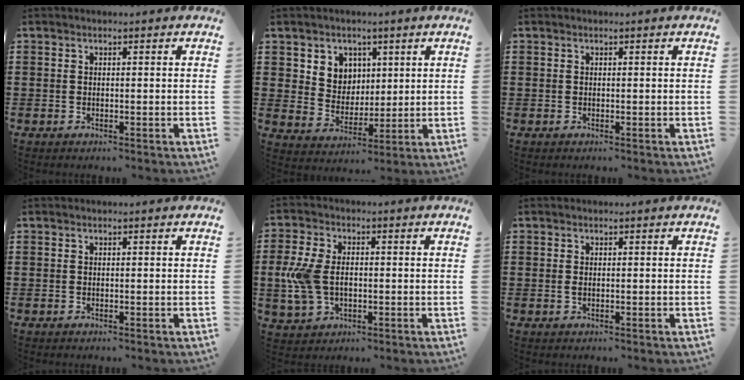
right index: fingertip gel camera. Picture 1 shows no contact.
{"total": 5.5, "force": [2.7, 4.7, 0.5], "torque": [-0.032, -0.001, 0.048]}
{"total": 0.0}
{"total": 0.0}
{"total": 7.0, "force": [-0.4, 4.6, 5.2], "torque": [-0.144, -0.001, -0.017]}
{"total": 0.7, "force": [-0.1, 0.3, 0.6], "torque": [-0.013, 0.000, -0.002]}